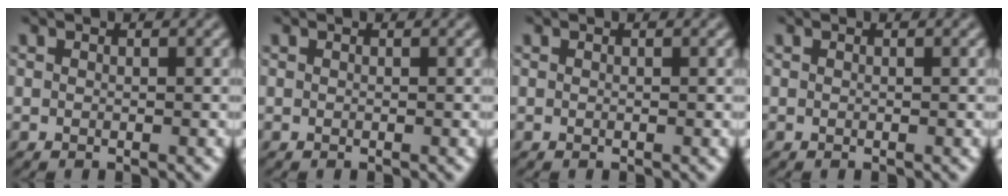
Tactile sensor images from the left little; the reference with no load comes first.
{"total": 0.0}
{"total": 0.0}
{"total": 0.0}